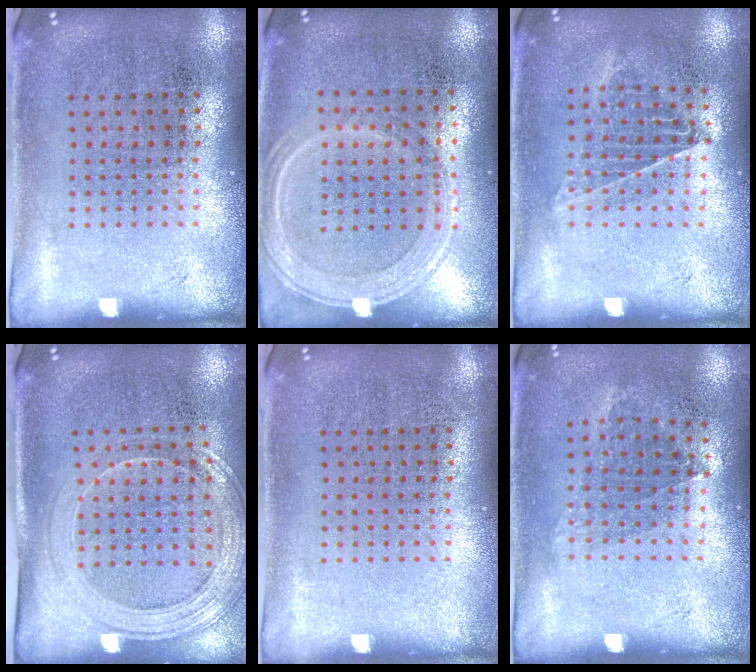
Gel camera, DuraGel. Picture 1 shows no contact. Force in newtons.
{"total": 1.2, "press": 1.1, "slide": 0.5}
{"total": 0.9, "press": 0.9, "slide": 0.1}
{"total": 1.7, "press": 1.6, "slide": 0.6}
{"total": 0.0}
{"total": 1.0, "press": 0.8, "slide": 0.6}